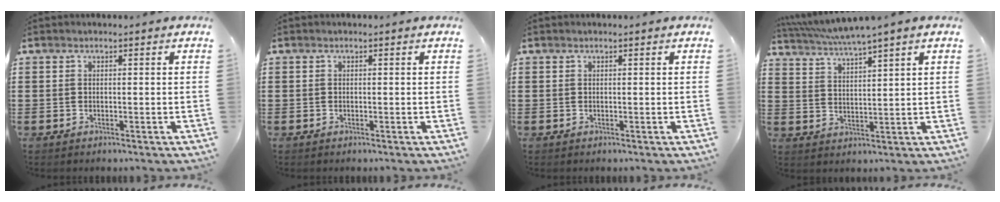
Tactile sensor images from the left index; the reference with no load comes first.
{"total": 0.0}
{"total": 0.0}
{"total": 3.6, "force": [3.2, -0.8, 1.5], "torque": [-0.039, -0.019, 0.054]}